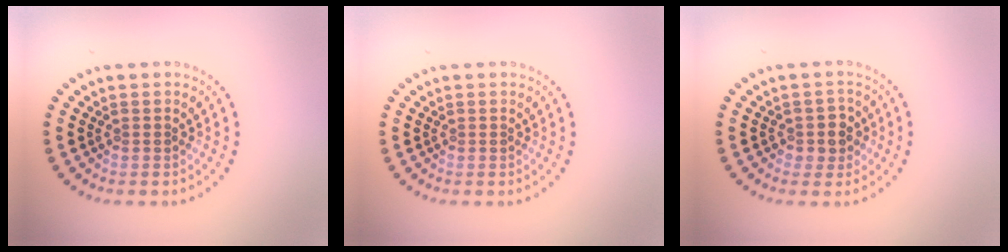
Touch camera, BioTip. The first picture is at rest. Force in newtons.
{"total": 0.0}
{"total": 2.0, "press": 1.8, "slide": 0.7}